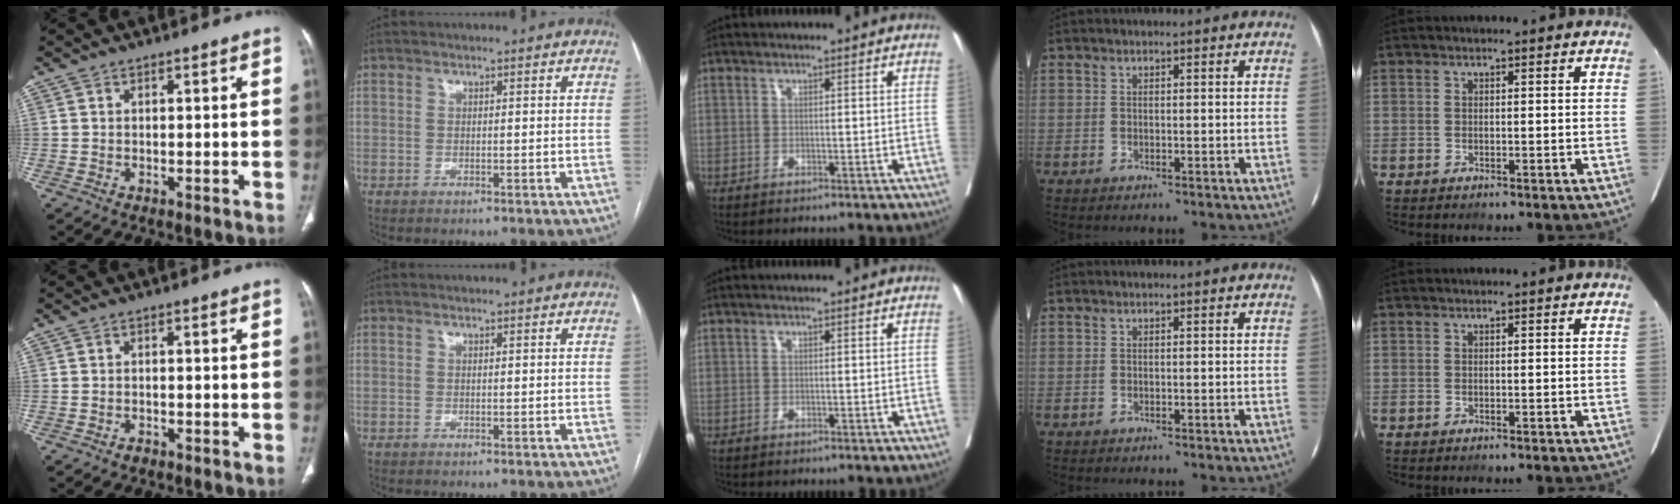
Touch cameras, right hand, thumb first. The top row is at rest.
{"thumb": {"total": 1.0, "force": [-0.7, 0.5, 0.3], "torque": [-0.006, 0.003, -0.014]}}